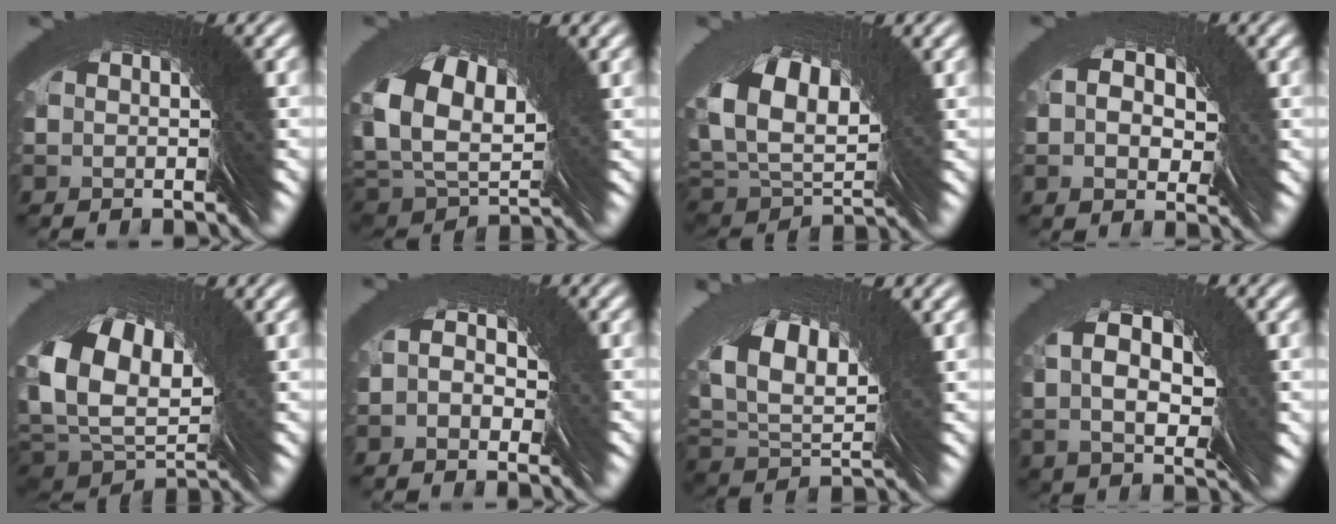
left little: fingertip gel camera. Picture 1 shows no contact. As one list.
[{"total": 6.2, "force": [1.8, 4.0, 4.4], "torque": [-0.084, 0.010, 0.021]}, {"total": 5.4, "force": [1.6, 3.0, 4.3], "torque": [-0.080, 0.007, 0.020]}, {"total": 1.7, "force": [1.0, 1.4, 0.0], "torque": [0.008, 0.014, 0.009]}, {"total": 7.4, "force": [0.8, 4.7, 5.6], "torque": [-0.097, 0.001, 0.009]}, {"total": 2.2, "force": [0.6, 2.1, 0.1], "torque": [0.013, 0.015, -0.002]}, {"total": 4.5, "force": [2.8, 1.7, 3.1], "torque": [-0.066, 0.019, 0.039]}, {"total": 1.0, "force": [1.0, 0.3, 0.2], "torque": [0.004, 0.025, 0.006]}]